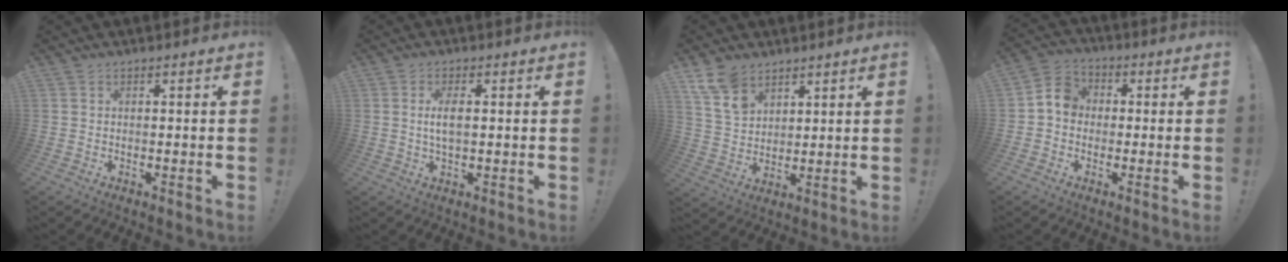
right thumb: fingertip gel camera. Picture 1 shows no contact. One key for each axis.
{"total": 4.6, "fx": 0.4, "fy": 1.8, "fz": 4.2, "tx": -0.072, "ty": -0.003, "tz": 0.002}
{"total": 10.5, "fx": 7.3, "fy": 6.4, "fz": 4.1, "tx": -0.075, "ty": -0.038, "tz": 0.145}
{"total": 6.9, "fx": -0.2, "fy": 6.0, "fz": 3.5, "tx": -0.044, "ty": 0.020, "tz": -0.002}